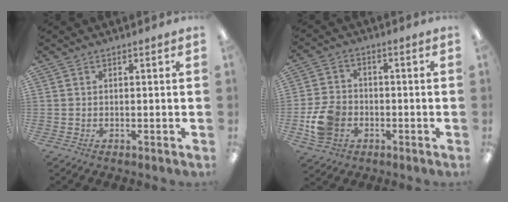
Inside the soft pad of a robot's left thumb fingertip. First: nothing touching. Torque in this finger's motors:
{"motor_torque": [-0.45, 0.70, 0.33, -0.31, 0.07]}